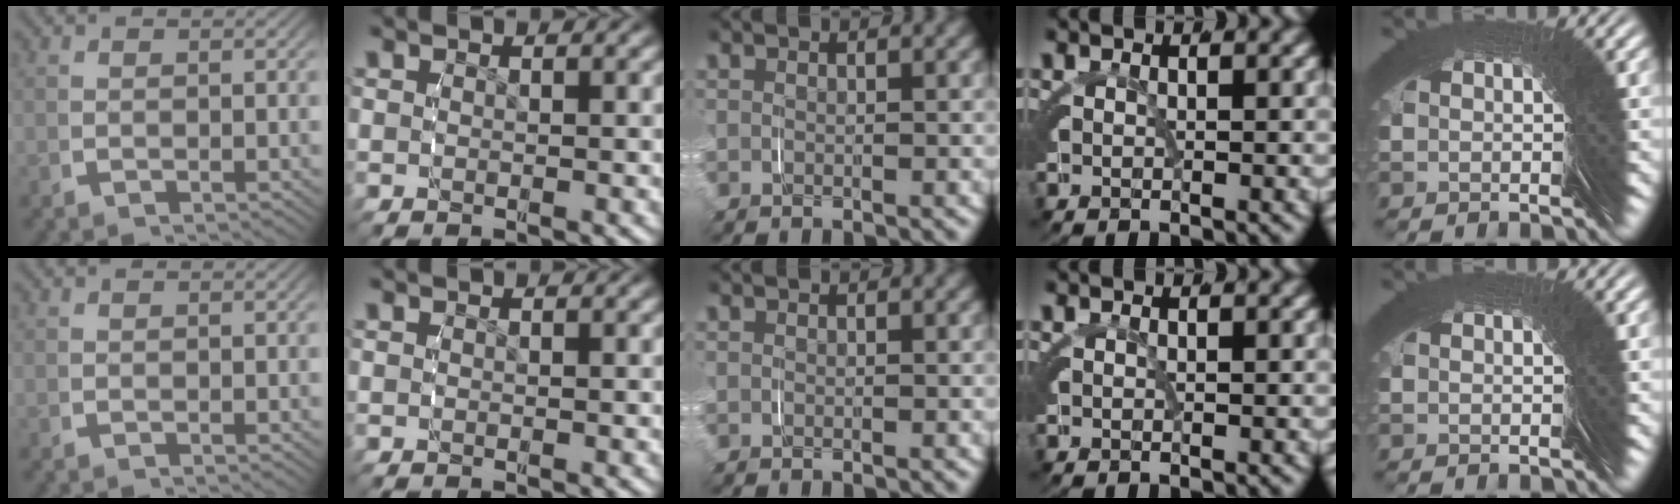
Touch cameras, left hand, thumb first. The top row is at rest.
{}